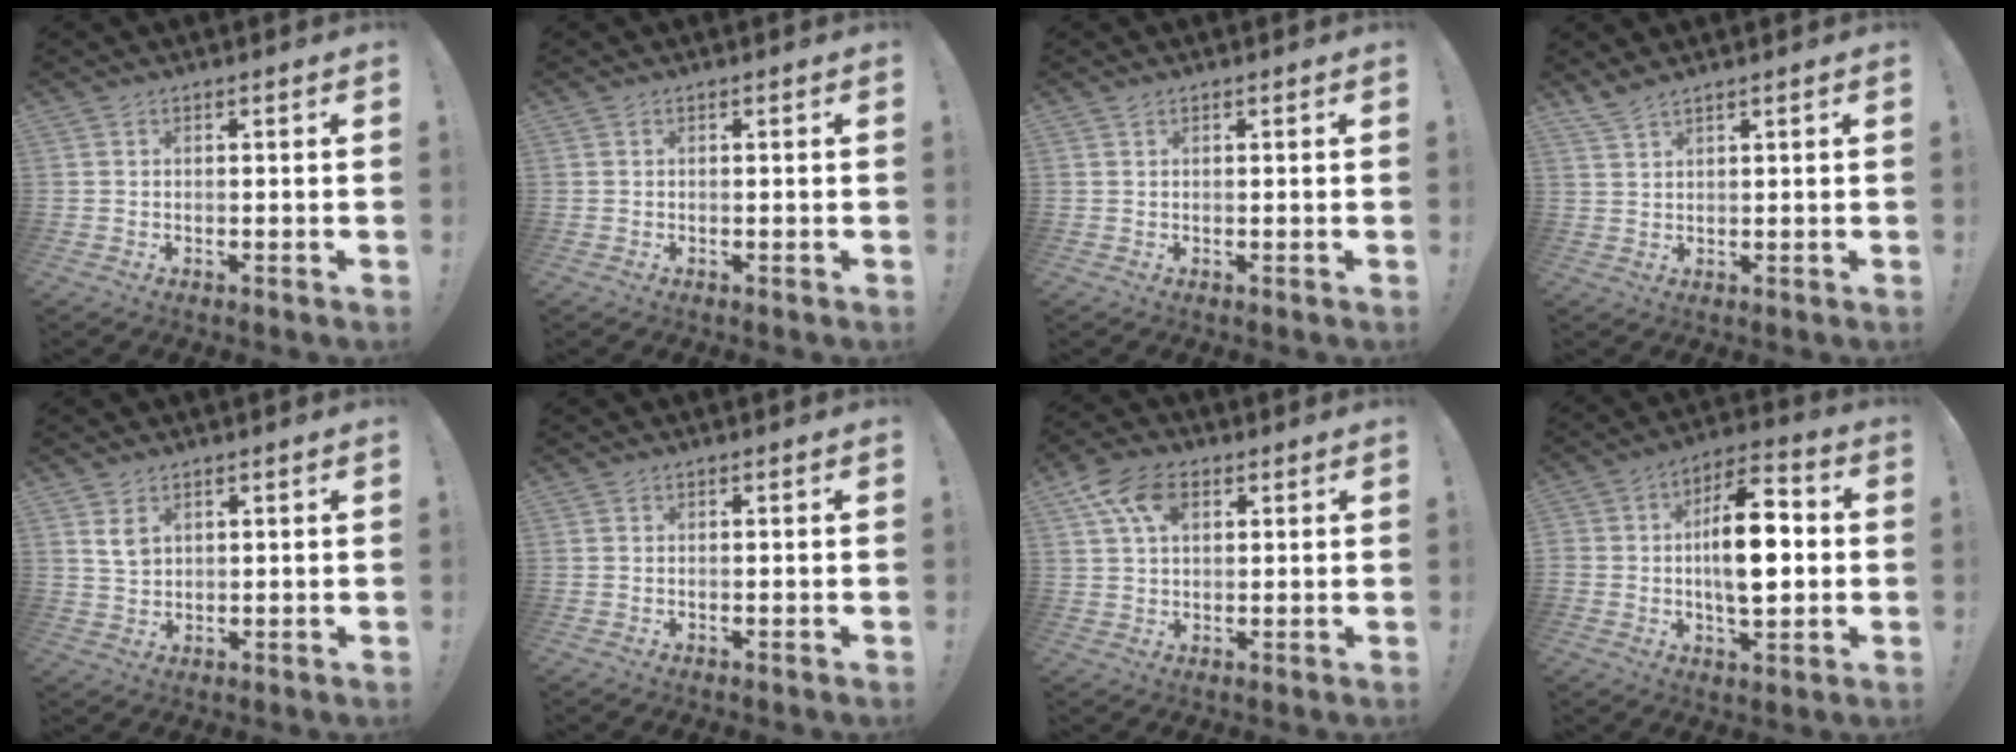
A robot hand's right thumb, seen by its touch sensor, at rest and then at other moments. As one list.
[{"total": 0.0}, {"total": 0.6, "force": [0.4, 0.3, 0.2], "torque": [0.001, -0.002, 0.007]}, {"total": 3.0, "force": [2.6, 0.2, 1.4], "torque": [-0.033, -0.014, 0.049]}, {"total": 4.3, "force": [2.3, 2.9, 2.2], "torque": [-0.027, -0.010, 0.041]}, {"total": 0.0}, {"total": 10.6, "force": [4.3, 6.7, 6.9], "torque": [-0.123, -0.002, 0.082]}, {"total": 16.1, "force": [-0.7, 8.8, 13.4], "torque": [-0.208, 0.016, -0.016]}]